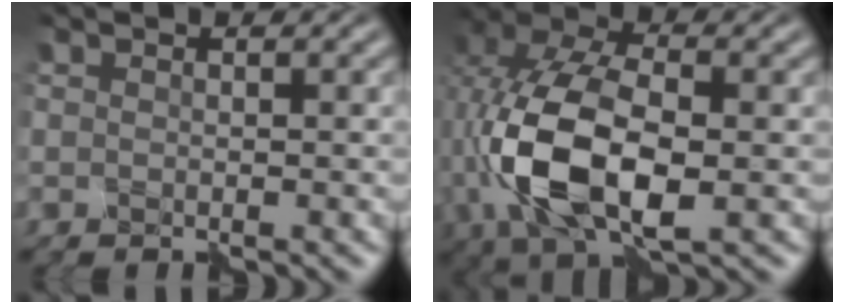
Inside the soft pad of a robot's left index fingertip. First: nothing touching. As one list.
[{"total": 10.6, "force": [-2.0, 6.0, 8.6], "torque": [-0.198, -0.004, -0.038]}]